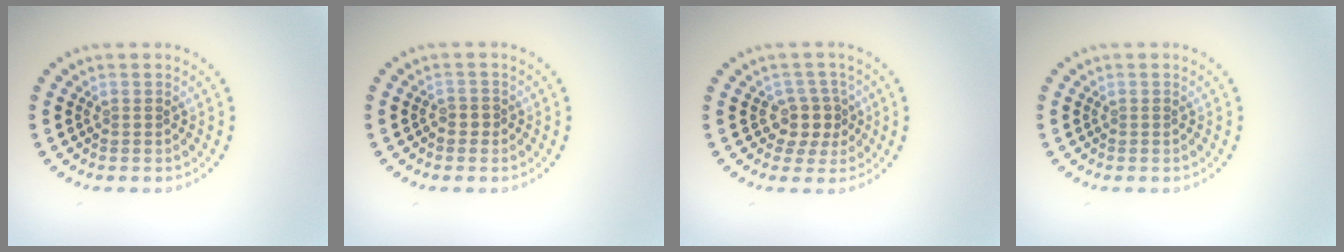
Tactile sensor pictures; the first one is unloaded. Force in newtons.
{"total": 0.6, "press": 0.5, "slide": 0.3}
{"total": 2.5, "press": 2.1, "slide": 1.5}
{"total": 0.0}